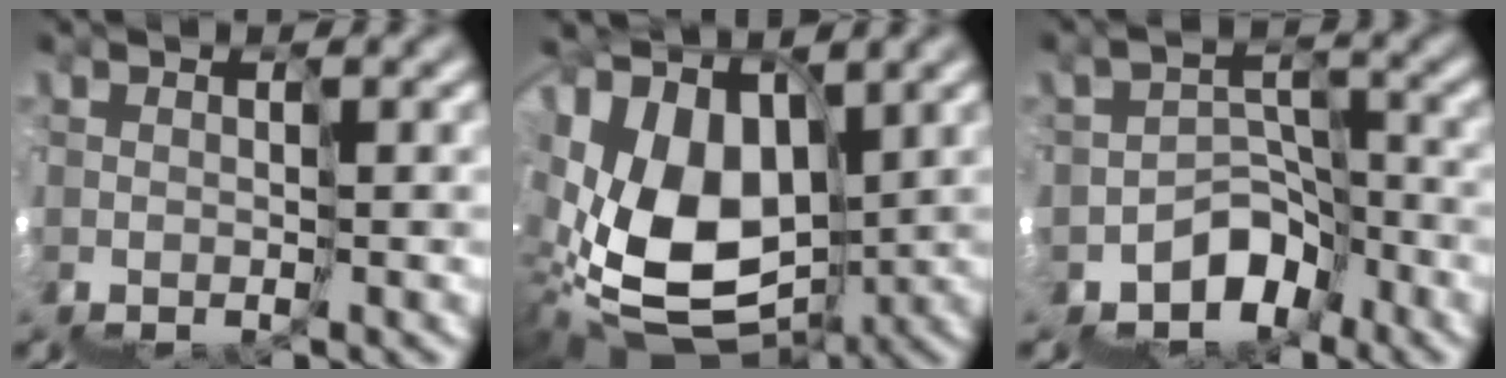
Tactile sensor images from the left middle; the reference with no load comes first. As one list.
[{"total": 7.9, "force": [1.4, 5.3, 5.7], "torque": [-0.091, 0.020, 0.023]}, {"total": 4.5, "force": [-4.1, 1.7, -0.9], "torque": [0.036, 0.033, -0.078]}]